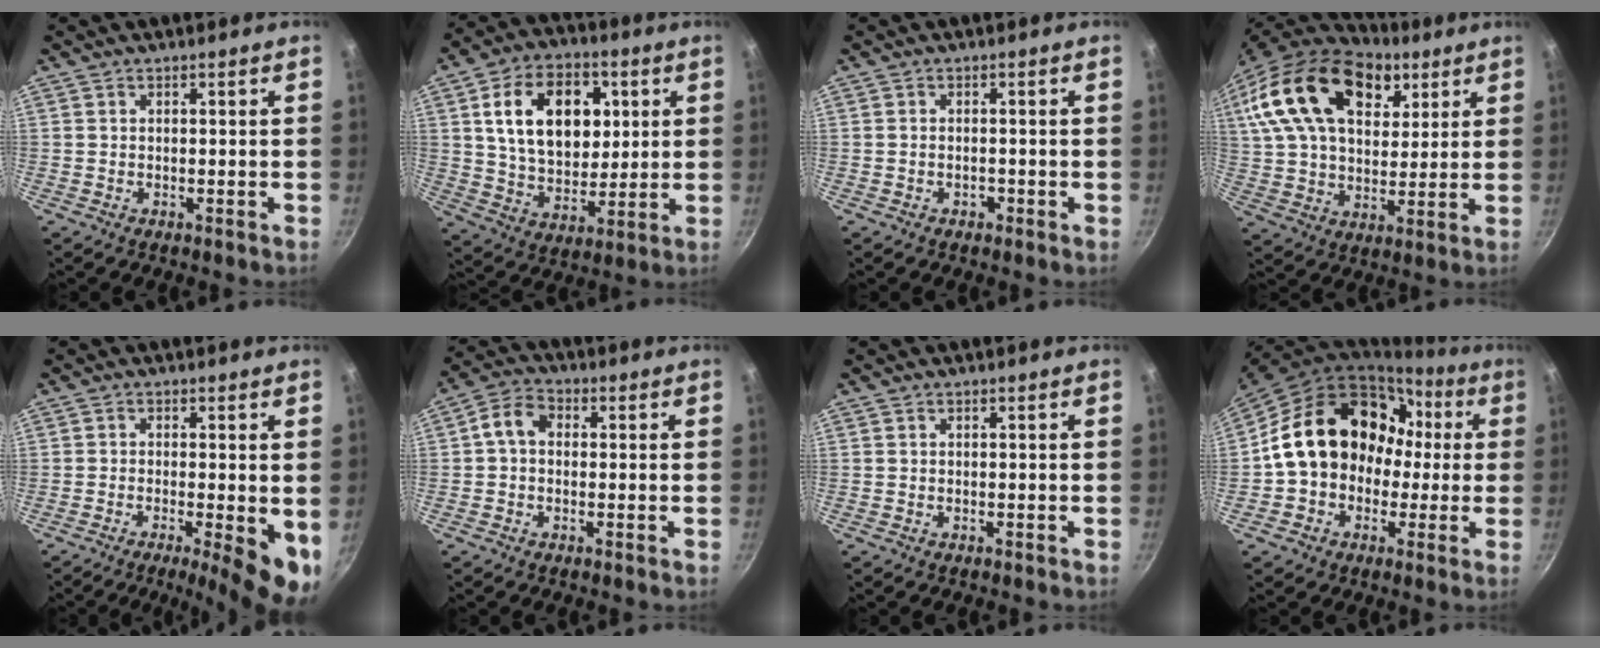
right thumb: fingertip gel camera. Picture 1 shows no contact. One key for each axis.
{"total": 19.0, "fx": 4.9, "fy": 13.0, "fz": 12.9, "tx": -0.178, "ty": -0.005, "tz": 0.082}
{"total": 1.1, "fx": -0.6, "fy": 0.7, "fz": 0.6, "tx": -0.009, "ty": 0.005, "tz": -0.008}
{"total": 27.1, "fx": 12.4, "fy": 16.2, "fz": 17.8, "tx": -0.305, "ty": -0.004, "tz": 0.212}
{"total": 9.2, "fx": -2.5, "fy": 2.3, "fz": 8.6, "tx": -0.112, "ty": -0.002, "tz": -0.033}
{"total": 5.6, "fx": 0.5, "fy": 4.0, "fz": 3.9, "tx": -0.071, "ty": 0.021, "tz": -0.006}
{"total": 0.0}
{"total": 19.5, "fx": 1.0, "fy": 15.7, "fz": 11.5, "tx": -0.160, "ty": 0.069, "tz": 0.018}